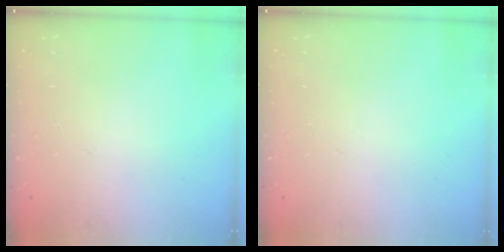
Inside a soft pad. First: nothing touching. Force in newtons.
{"total": 0.0}